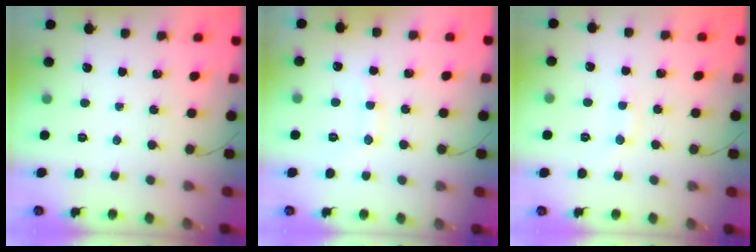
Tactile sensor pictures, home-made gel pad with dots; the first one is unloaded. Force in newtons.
{"total": 8.9, "press": 8.9, "slide": 0.9}
{"total": 4.5, "press": 4.3, "slide": 1.3}